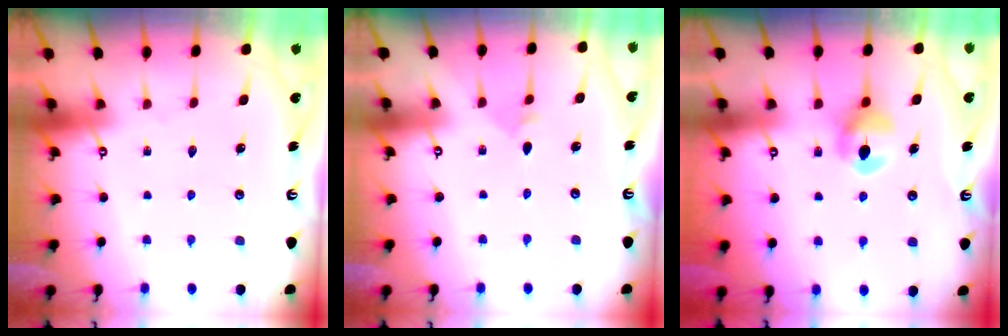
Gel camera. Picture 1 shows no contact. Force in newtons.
{"total": 1.7, "press": 1.6, "slide": 0.5}
{"total": 7.5, "press": 7.4, "slide": 0.5}